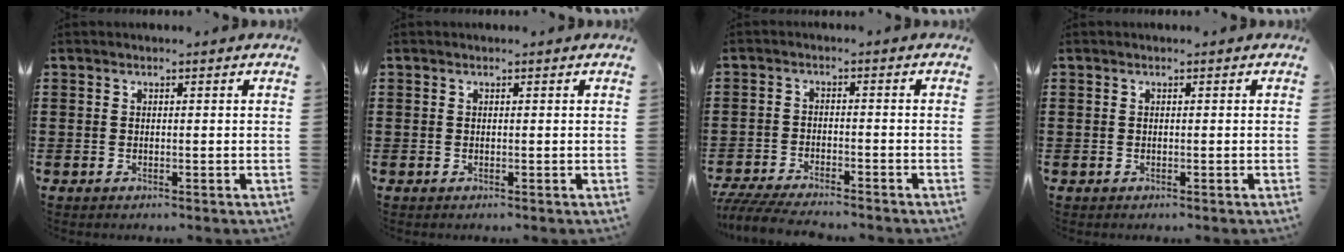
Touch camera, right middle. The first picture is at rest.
{"total": 0.0}
{"total": 4.8, "force": [-4.6, 0.4, 1.2], "torque": [-0.032, -0.007, -0.096]}
{"total": 0.0}